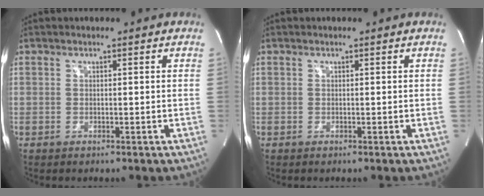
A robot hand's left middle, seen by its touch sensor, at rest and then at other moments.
{"total": 0.0}